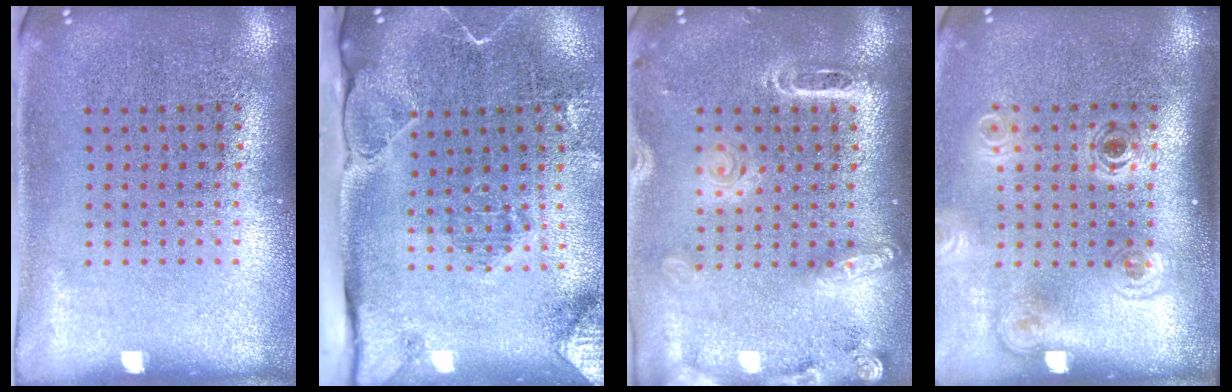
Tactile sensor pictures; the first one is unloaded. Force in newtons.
{"total": 2.3, "press": 2.1, "slide": 1.1}
{"total": 2.1, "press": 1.9, "slide": 0.9}
{"total": 1.8, "press": 1.2, "slide": 1.3}